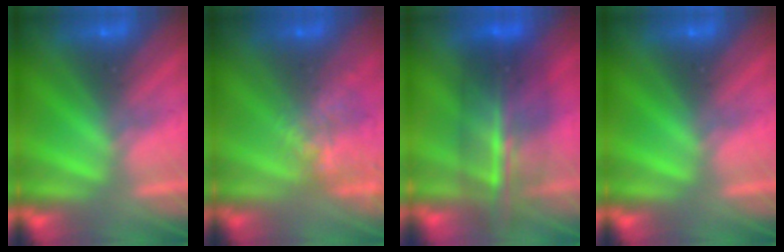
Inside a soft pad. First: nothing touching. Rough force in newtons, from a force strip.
{"total": 5.0}
{"total": 9.6}
{"total": 0.0}